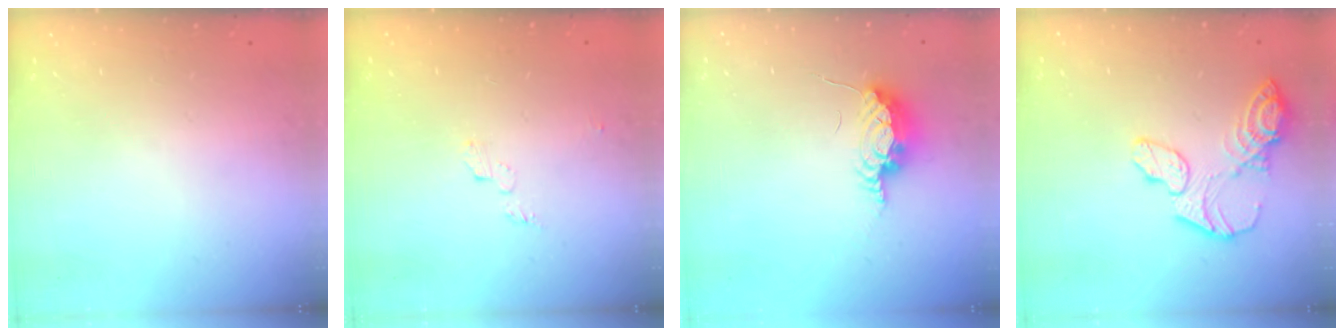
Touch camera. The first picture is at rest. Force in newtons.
{"total": 3.6, "press": 3.6, "slide": 0.4}
{"total": 8.1, "press": 7.8, "slide": 2.3}
{"total": 12.6, "press": 12.5, "slide": 1.1}